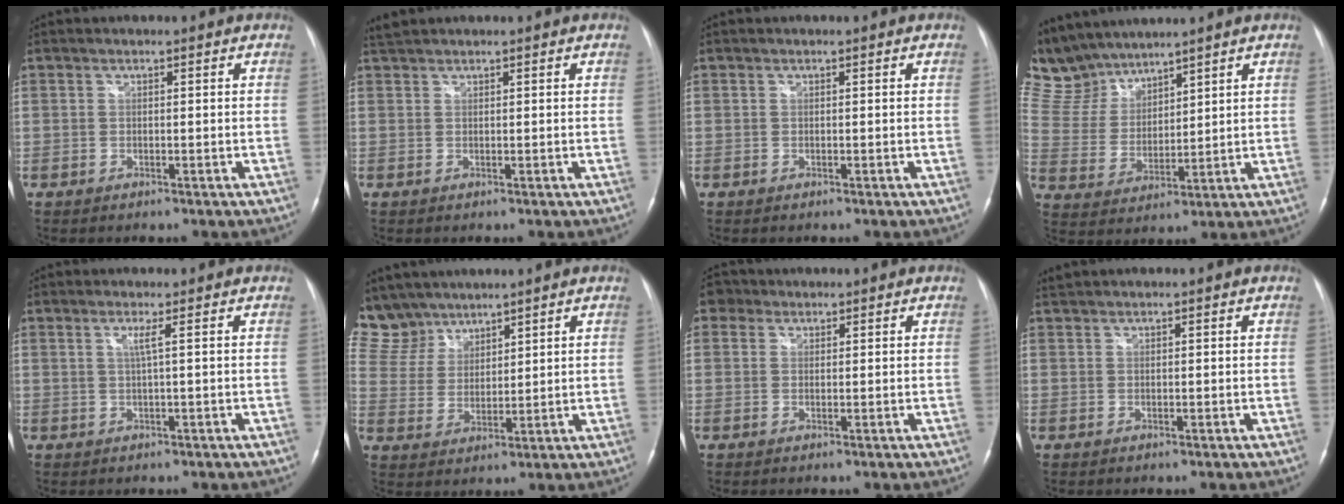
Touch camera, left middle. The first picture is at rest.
{"total": 1.4, "force": [1.4, 0.0, 0.3], "torque": [-0.012, 0.016, 0.033]}
{"total": 0.0}
{"total": 9.9, "force": [9.4, 2.8, 1.4], "torque": [-0.054, 0.017, 0.207]}
{"total": 1.5, "force": [0.4, -0.6, 1.4], "torque": [-0.032, 0.000, 0.008]}
{"total": 9.5, "force": [8.2, 4.7, 0.3], "torque": [-0.016, 0.012, 0.177]}
{"total": 2.4, "force": [1.1, 2.1, 0.5], "torque": [-0.007, 0.012, 0.017]}
{"total": 0.7, "force": [0.7, -0.1, 0.1], "torque": [-0.008, 0.016, 0.019]}